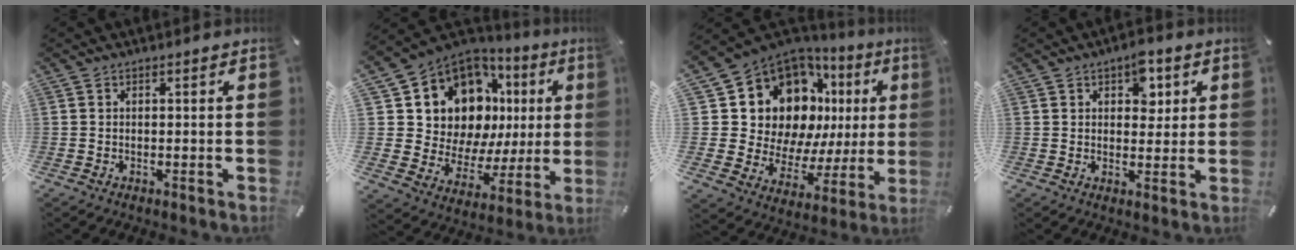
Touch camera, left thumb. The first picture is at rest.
{"total": 14.2, "force": [7.4, 10.6, 5.8], "torque": [-0.107, -0.078, 0.149]}
{"total": 17.9, "force": [8.7, 12.7, 9.1], "torque": [-0.147, -0.080, 0.174]}
{"total": 6.2, "force": [2.8, 4.0, 3.8], "torque": [-0.034, -0.007, 0.041]}